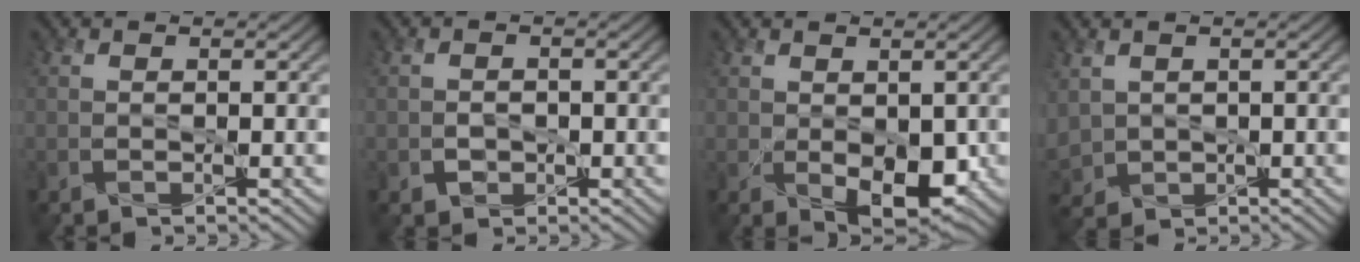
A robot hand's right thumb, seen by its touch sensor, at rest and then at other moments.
{"total": 1.5, "force": [-0.5, 1.2, 0.7], "torque": [-0.010, -0.004, -0.010]}
{"total": 5.0, "force": [-0.5, 2.9, 4.0], "torque": [-0.076, -0.019, 0.003]}
{"total": 3.7, "force": [0.7, 3.0, 2.0], "torque": [-0.071, -0.011, 0.013]}